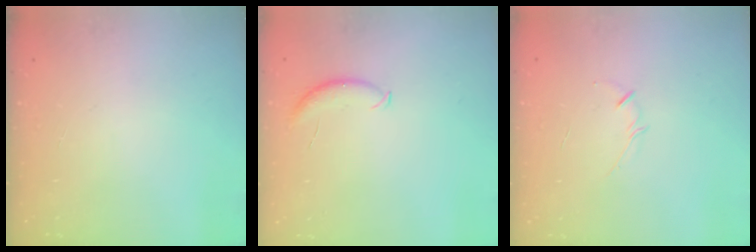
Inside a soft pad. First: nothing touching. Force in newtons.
{"total": 6.9, "press": 6.9, "slide": 0.5}
{"total": 2.9, "press": 2.8, "slide": 0.6}